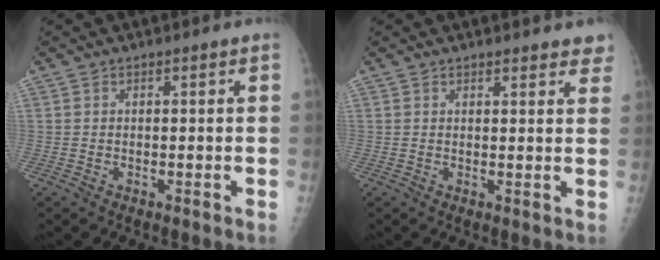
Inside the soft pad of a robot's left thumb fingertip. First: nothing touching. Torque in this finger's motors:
{"motor_torque": [-0.23, -0.02, -0.16, -0.05, 0.08]}